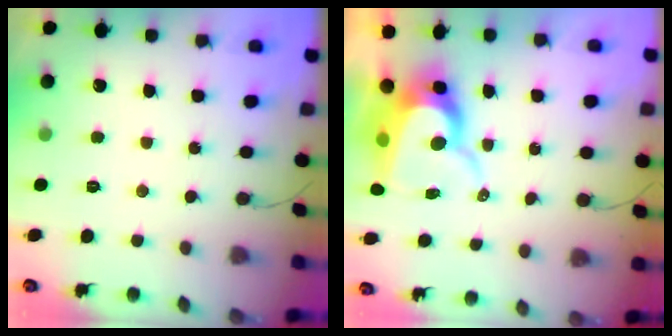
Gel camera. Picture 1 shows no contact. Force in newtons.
{"total": 11.0, "press": 10.9, "slide": 0.9}